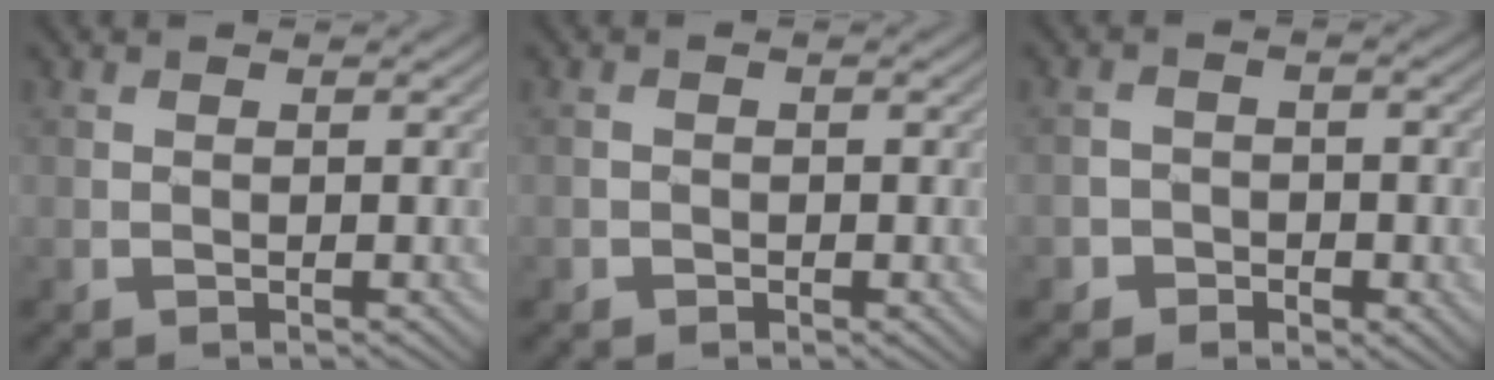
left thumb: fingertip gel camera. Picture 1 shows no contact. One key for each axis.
{"total": 1.1, "fx": -0.4, "fy": 1.0, "fz": 0.2, "tx": 0.004, "ty": -0.005, "tz": -0.008}
{"total": 3.8, "fx": -1.6, "fy": 3.3, "fz": 1.0, "tx": -0.004, "ty": 0.005, "tz": -0.039}